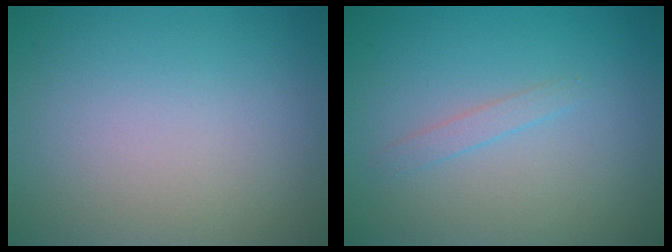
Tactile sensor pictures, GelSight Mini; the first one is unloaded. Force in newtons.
{"total": 0.9, "press": 0.9, "slide": 0.2}